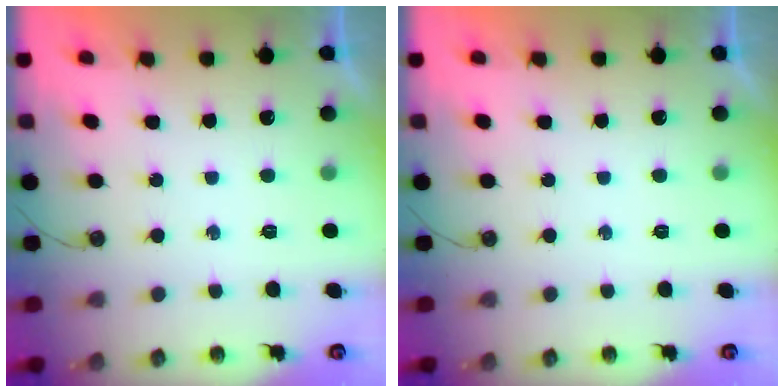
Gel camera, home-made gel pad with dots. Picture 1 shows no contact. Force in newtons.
{"total": 0.0}